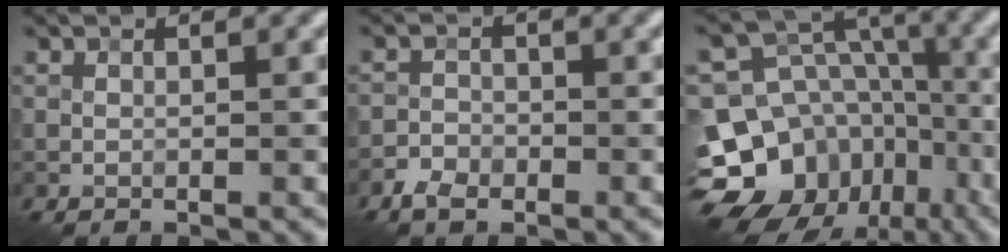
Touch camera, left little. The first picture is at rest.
{"total": 2.3, "force": [-1.6, 1.4, 1.0], "torque": [-0.017, 0.003, -0.035]}
{"total": 16.0, "force": [-8.9, 12.1, 5.6], "torque": [-0.116, -0.017, -0.132]}